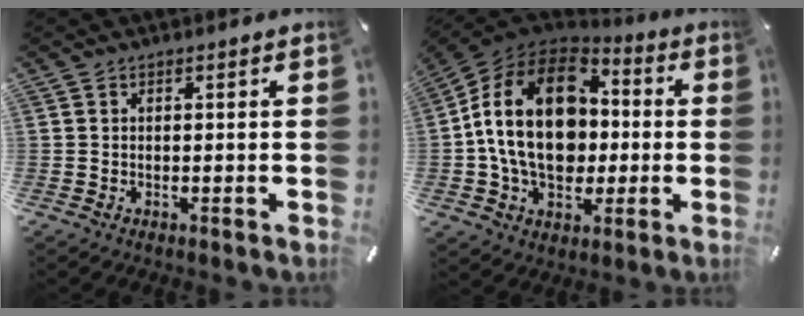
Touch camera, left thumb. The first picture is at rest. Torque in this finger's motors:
{"motor_torque": [1.53, 3.48, 1.16, 0.17, 0.46]}